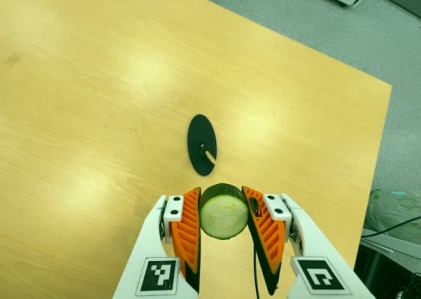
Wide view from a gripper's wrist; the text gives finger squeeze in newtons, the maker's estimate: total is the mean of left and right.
{"total": 10.6, "left": 9.8, "right": 11.5}